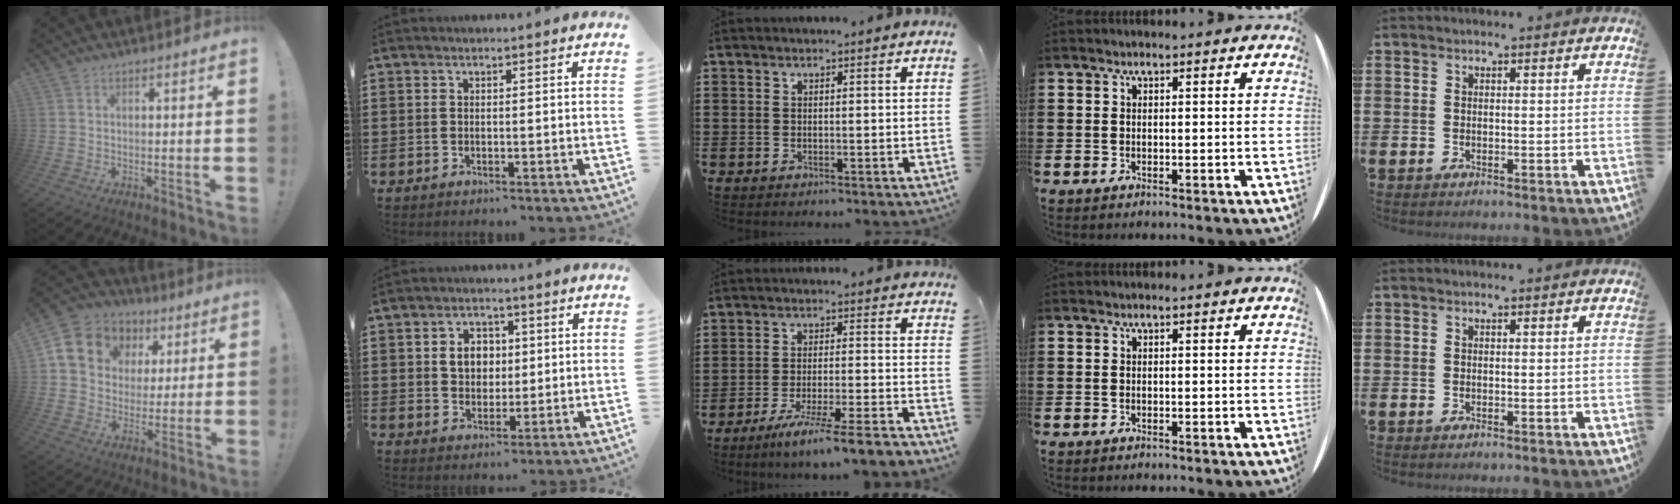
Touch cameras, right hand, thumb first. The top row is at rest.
{"thumb": {"total": 12.6, "force": [4.6, 10.7, 4.8], "torque": [-0.076, -0.016, 0.098]}, "index": {"total": 5.0, "force": [0.9, 4.2, 2.6], "torque": [-0.058, 0.012, 0.010]}, "middle": {"total": 7.0, "force": [-6.1, -0.8, 3.2], "torque": [-0.058, -0.015, -0.117]}}